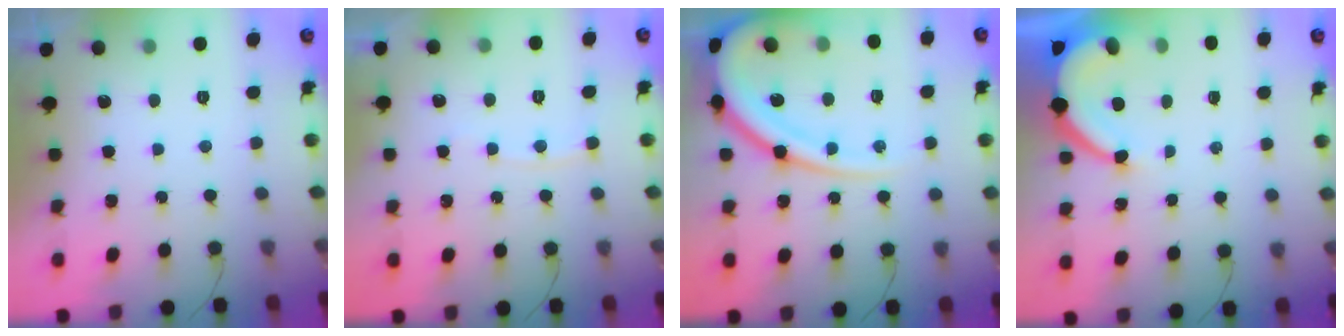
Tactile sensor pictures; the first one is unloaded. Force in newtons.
{"total": 3.9, "press": 3.9, "slide": 0.6}
{"total": 19.7, "press": 19.6, "slide": 2.0}
{"total": 7.5, "press": 7.4, "slide": 0.9}